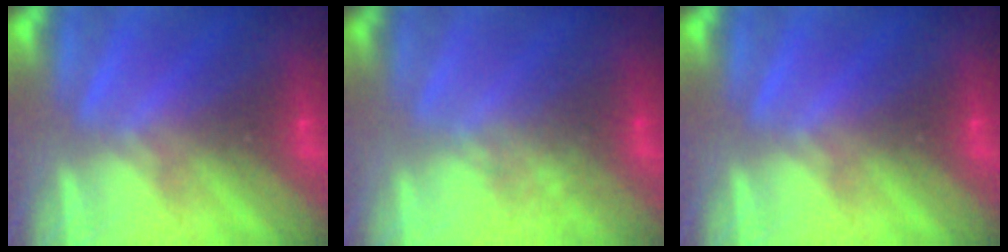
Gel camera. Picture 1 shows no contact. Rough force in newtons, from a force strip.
{"total": 2.6}
{"total": 0.0}